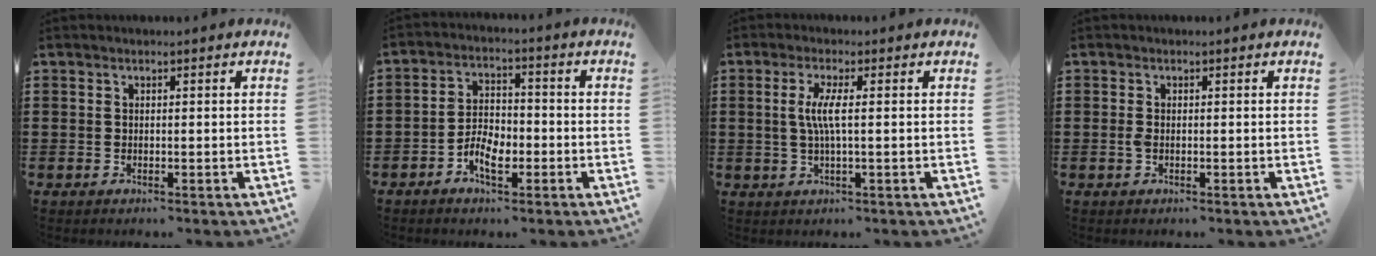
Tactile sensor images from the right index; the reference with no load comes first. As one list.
[{"total": 5.2, "force": [-2.5, 2.8, 3.6], "torque": [-0.076, 0.005, -0.049]}, {"total": 4.2, "force": [0.0, 0.3, 4.2], "torque": [-0.093, -0.009, -0.008]}, {"total": 1.1, "force": [-0.3, 0.4, 1.0], "torque": [-0.027, -0.005, -0.007]}]